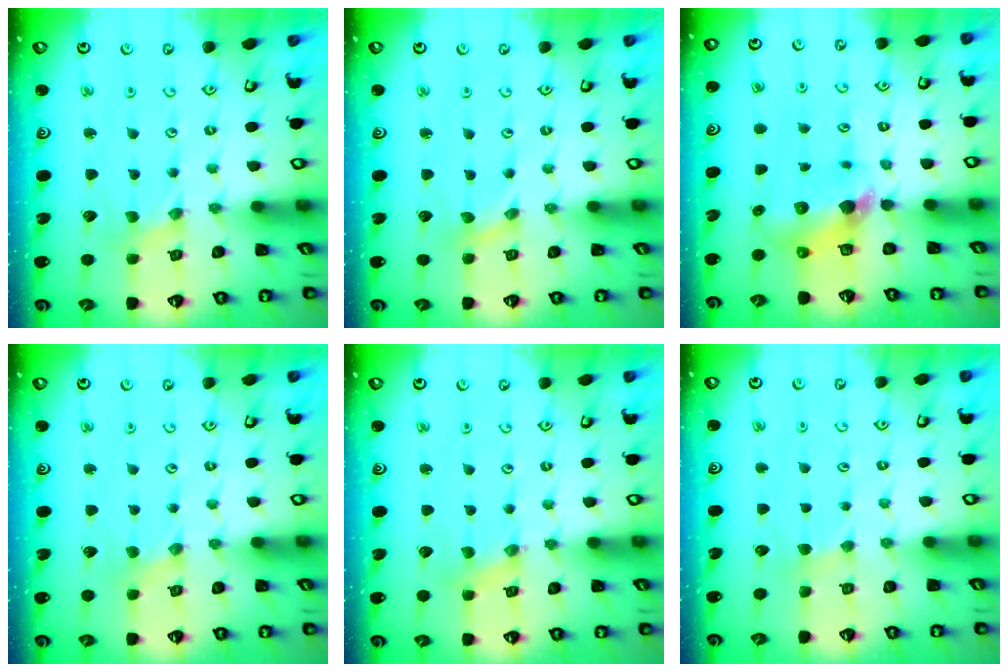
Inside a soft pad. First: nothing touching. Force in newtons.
{"total": 0.0}
{"total": 5.9, "press": 5.9, "slide": 0.5}
{"total": 1.0, "press": 1.0, "slide": 0.2}
{"total": 1.7, "press": 1.7, "slide": 0.2}
{"total": 2.5, "press": 2.4, "slide": 0.4}